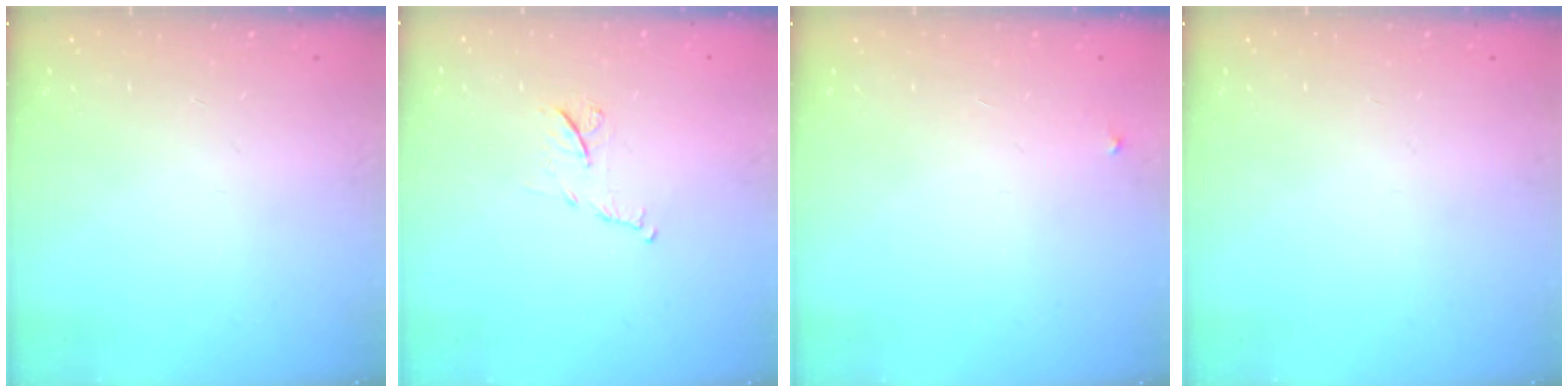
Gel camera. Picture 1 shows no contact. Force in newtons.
{"total": 7.5, "press": 7.4, "slide": 0.3}
{"total": 2.1, "press": 2.1, "slide": 0.1}
{"total": 0.0}